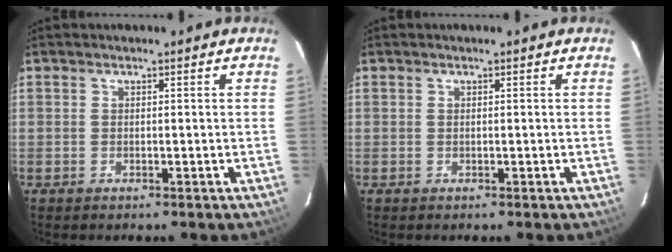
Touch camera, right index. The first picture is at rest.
{"total": 0.0}